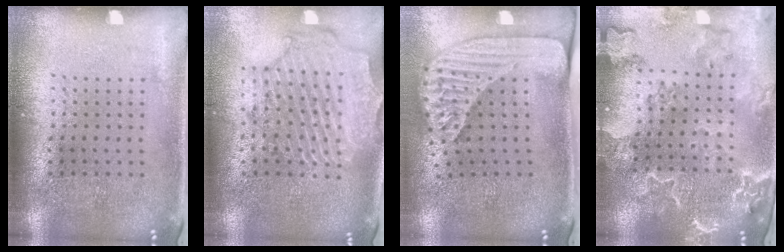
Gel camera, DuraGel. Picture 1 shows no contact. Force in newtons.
{"total": 2.2, "press": 2.1, "slide": 0.8}
{"total": 2.4, "press": 1.7, "slide": 1.7}
{"total": 3.1, "press": 2.8, "slide": 1.3}